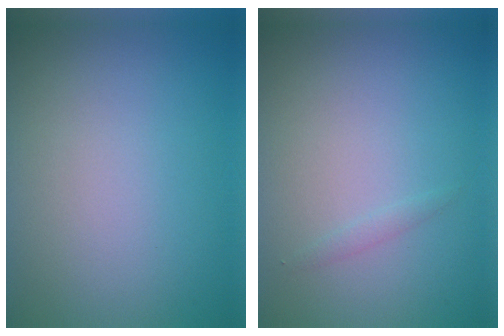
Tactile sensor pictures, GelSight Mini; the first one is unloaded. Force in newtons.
{"total": 0.5, "press": 0.5, "slide": 0.1}